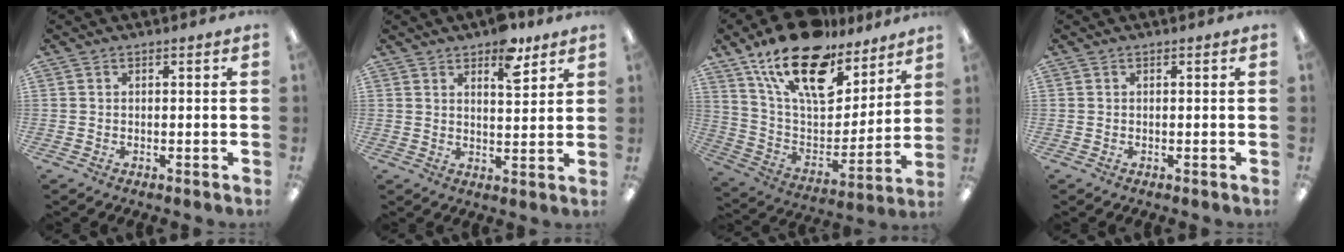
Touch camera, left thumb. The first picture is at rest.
{"total": 8.2, "force": [5.6, 3.4, 4.8], "torque": [-0.054, -0.032, 0.091]}
{"total": 21.4, "force": [14.3, 10.1, 12.3], "torque": [-0.206, -0.087, 0.251]}
{"total": 0.0}